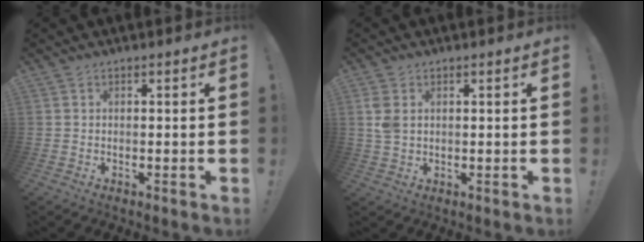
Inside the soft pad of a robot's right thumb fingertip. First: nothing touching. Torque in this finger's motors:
{"motor_torque": [0.76, 0.80, 0.58, -0.06, 0.00]}